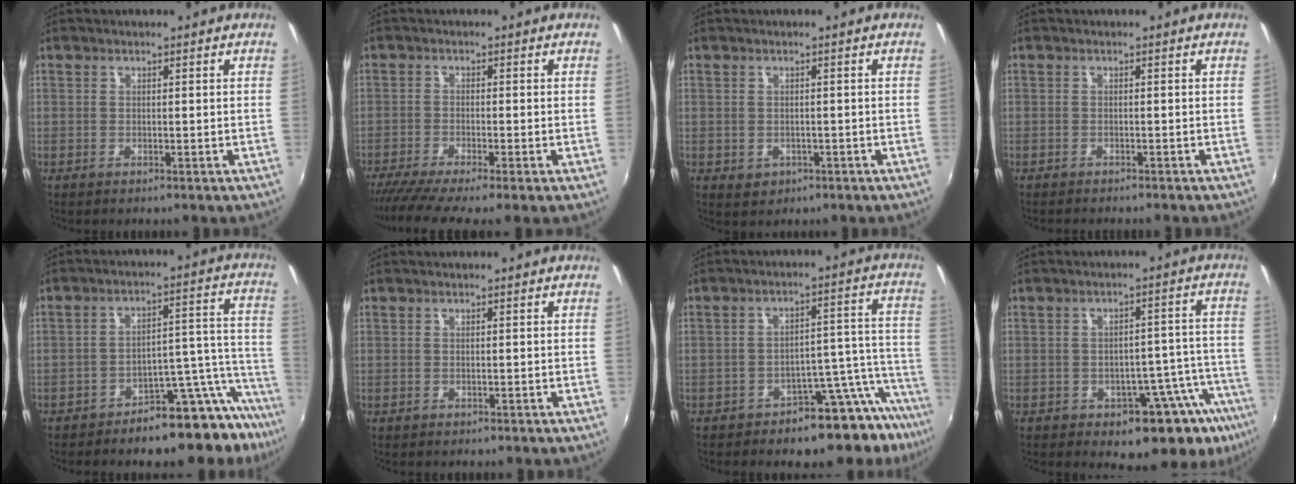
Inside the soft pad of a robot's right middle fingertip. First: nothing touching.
{"total": 6.5, "force": [-5.1, -1.0, 3.9], "torque": [-0.087, -0.030, -0.094]}
{"total": 1.9, "force": [-0.5, 1.6, 0.8], "torque": [-0.015, -0.003, -0.003]}
{"total": 2.3, "force": [-2.2, -0.1, 0.6], "torque": [-0.019, -0.011, -0.036]}
{"total": 12.9, "force": [-11.9, 2.0, 4.5], "torque": [-0.021, 0.032, -0.178]}
{"total": 0.0}
{"total": 10.5, "force": [-9.7, 2.3, 3.4], "torque": [-0.018, 0.027, -0.146]}
{"total": 10.4, "force": [-6.5, 5.6, 5.8], "torque": [-0.064, 0.020, -0.074]}